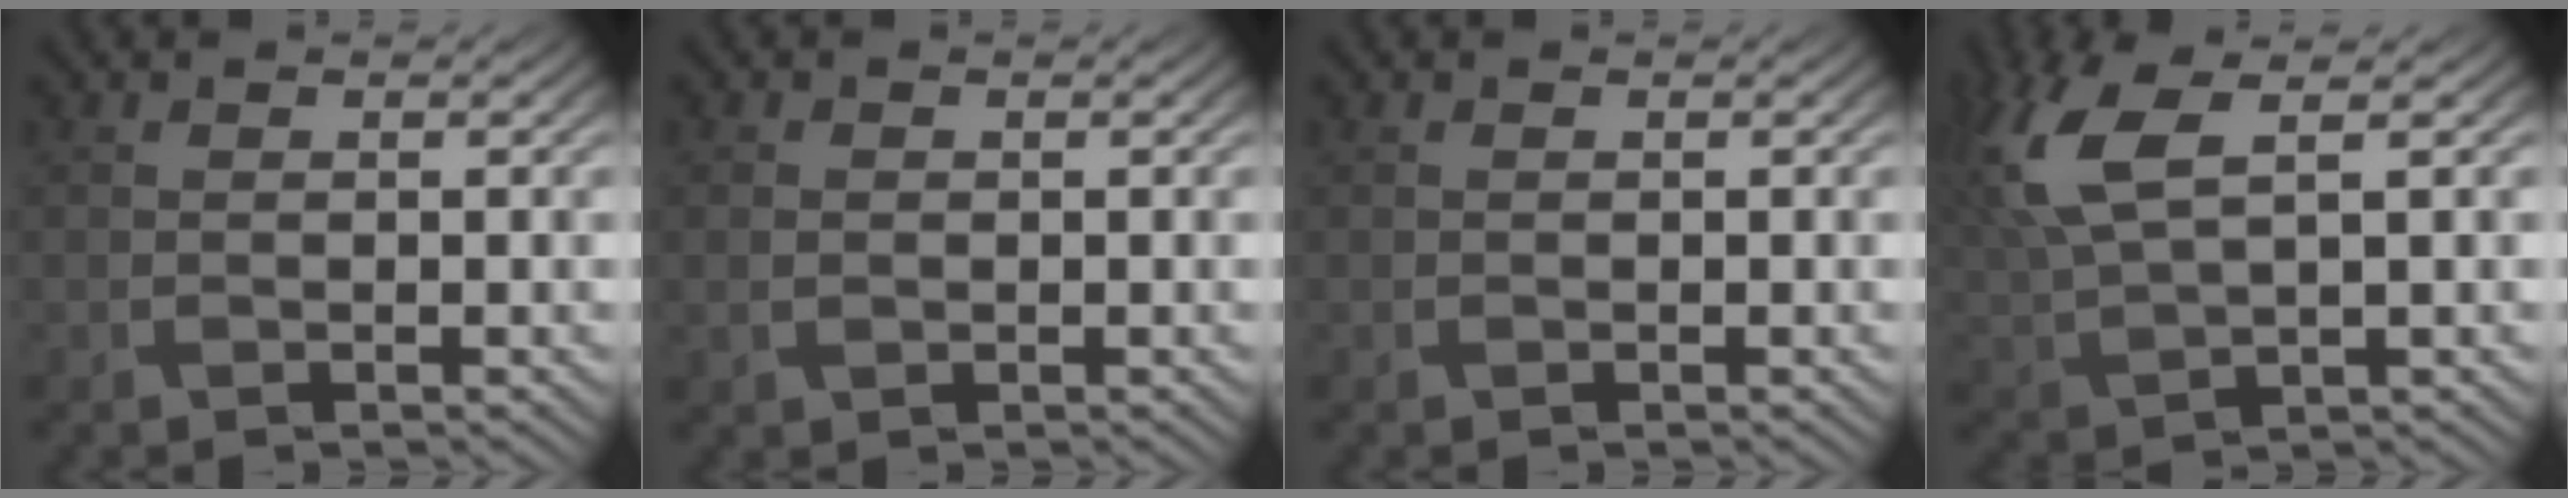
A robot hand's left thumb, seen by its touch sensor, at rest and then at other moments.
{"total": 1.1, "force": [-0.1, 0.9, 0.6], "torque": [-0.018, -0.005, 0.000]}
{"total": 0.0}
{"total": 9.0, "force": [3.2, 3.5, 7.6], "torque": [-0.205, 0.013, 0.065]}